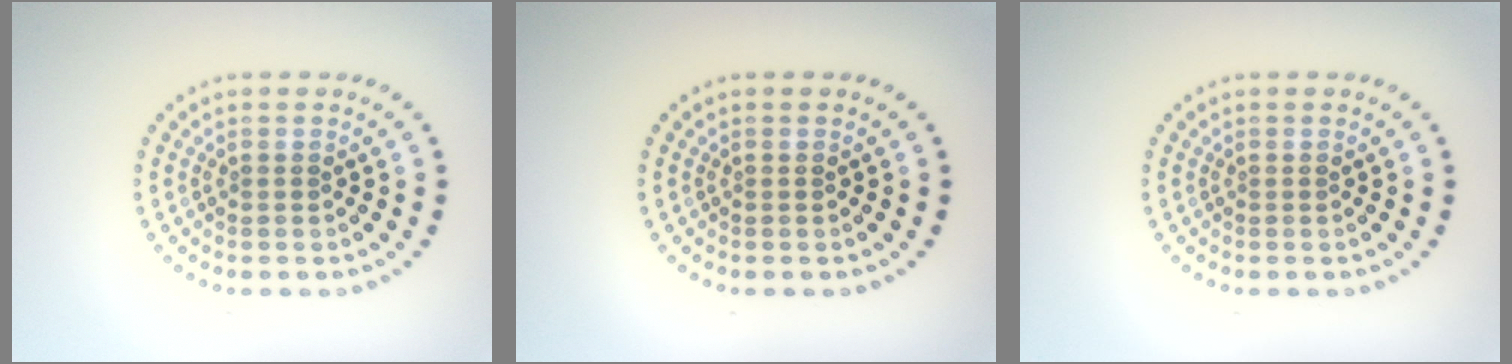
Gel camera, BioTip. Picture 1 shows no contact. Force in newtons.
{"total": 0.0}
{"total": 0.0}